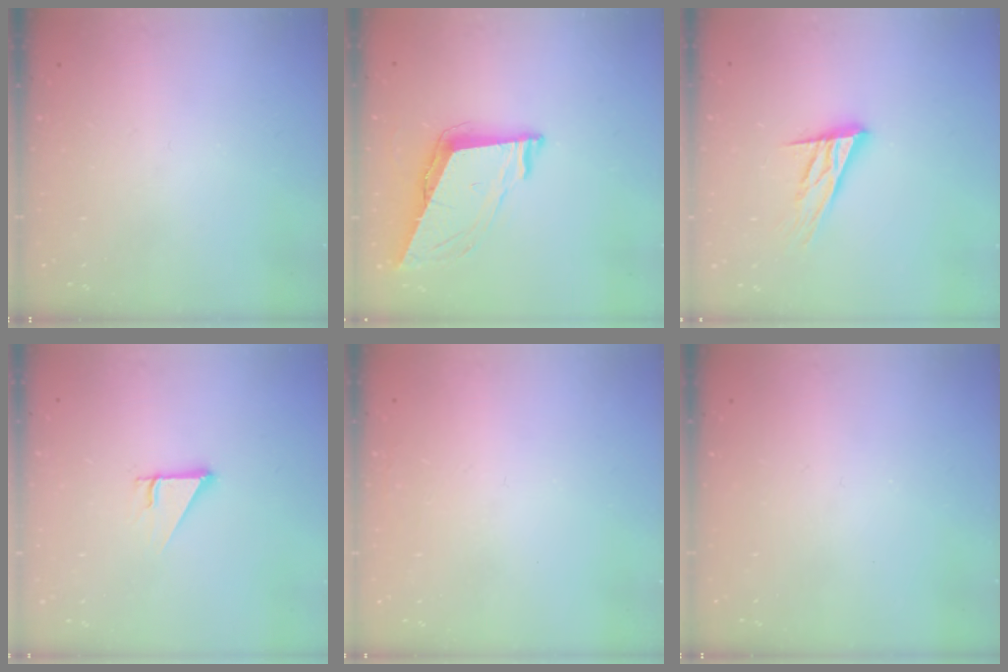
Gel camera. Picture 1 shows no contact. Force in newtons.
{"total": 9.0, "press": 8.4, "slide": 3.2}
{"total": 15.2, "press": 15.0, "slide": 2.7}
{"total": 2.5, "press": 2.5, "slide": 0.2}
{"total": 1.6, "press": 1.6, "slide": 0.1}
{"total": 0.0}